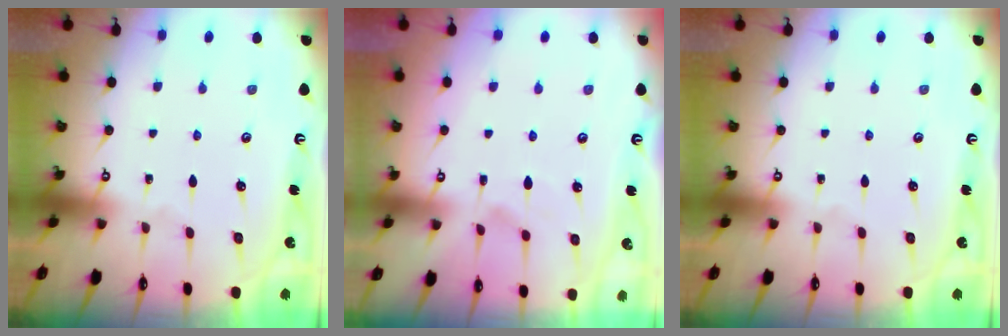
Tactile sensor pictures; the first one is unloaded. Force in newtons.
{"total": 1.6, "press": 1.0, "slide": 1.2}
{"total": 0.0}